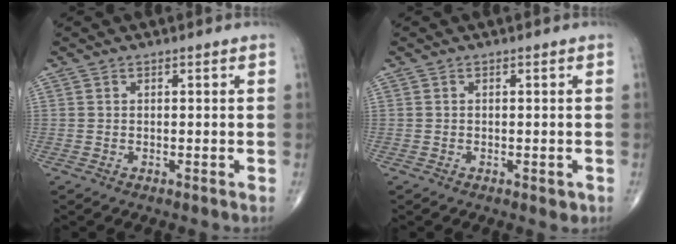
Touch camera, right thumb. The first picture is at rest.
{"total": 1.4, "force": [-0.5, 0.7, 1.1], "torque": [-0.010, -0.002, -0.005]}